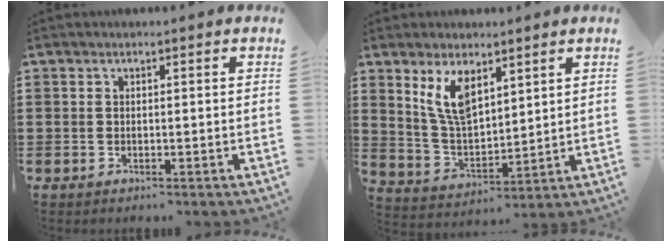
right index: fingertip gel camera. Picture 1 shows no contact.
{"total": 7.9, "force": [4.5, 3.8, 5.2], "torque": [-0.116, -0.004, 0.083]}